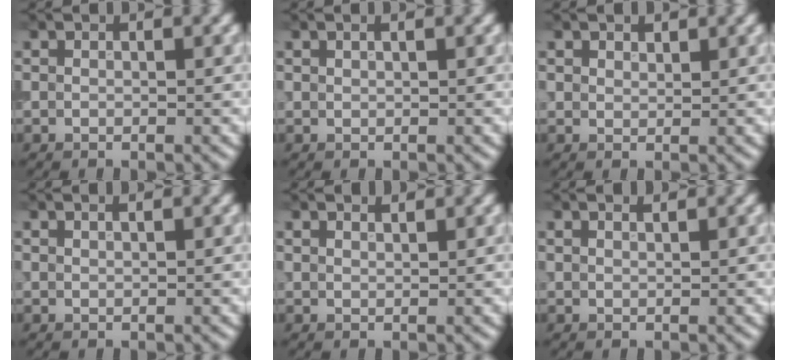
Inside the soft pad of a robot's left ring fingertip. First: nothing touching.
{"total": 0.7, "force": [0.5, 0.2, 0.4], "torque": [-0.008, 0.002, 0.008]}
{"total": 1.1, "force": [0.9, 0.6, 0.2], "torque": [-0.003, -0.001, 0.017]}
{"total": 1.0, "force": [0.8, 0.2, 0.6], "torque": [-0.008, 0.000, 0.010]}
{"total": 1.8, "force": [1.7, 0.4, 0.6], "torque": [-0.006, 0.005, 0.015]}
{"total": 1.5, "force": [1.3, 0.4, 0.7], "torque": [-0.007, 0.004, 0.007]}